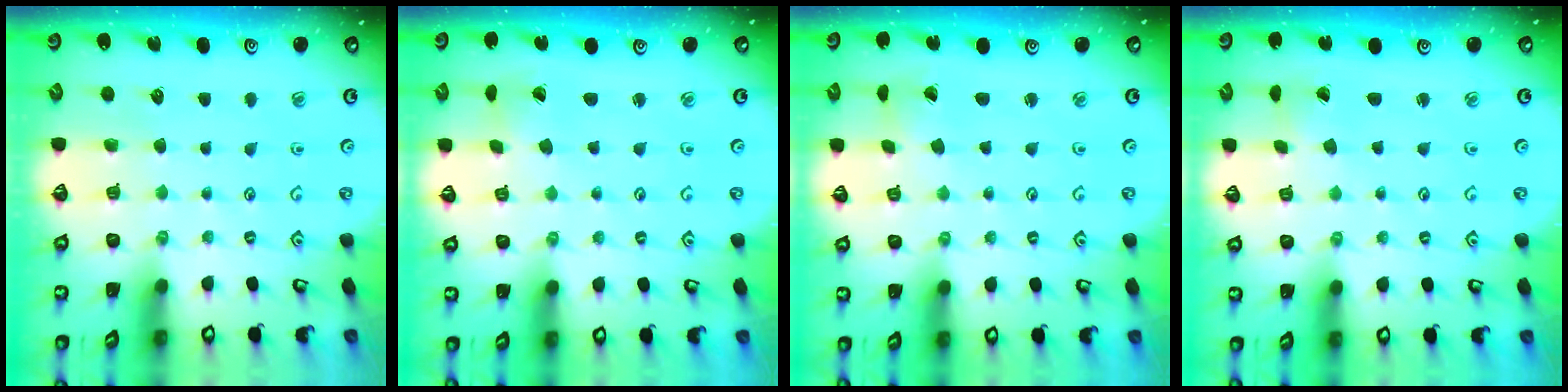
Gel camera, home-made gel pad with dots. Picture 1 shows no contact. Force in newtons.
{"total": 1.1, "press": 1.1, "slide": 0.1}
{"total": 1.3, "press": 1.3, "slide": 0.3}
{"total": 0.0}